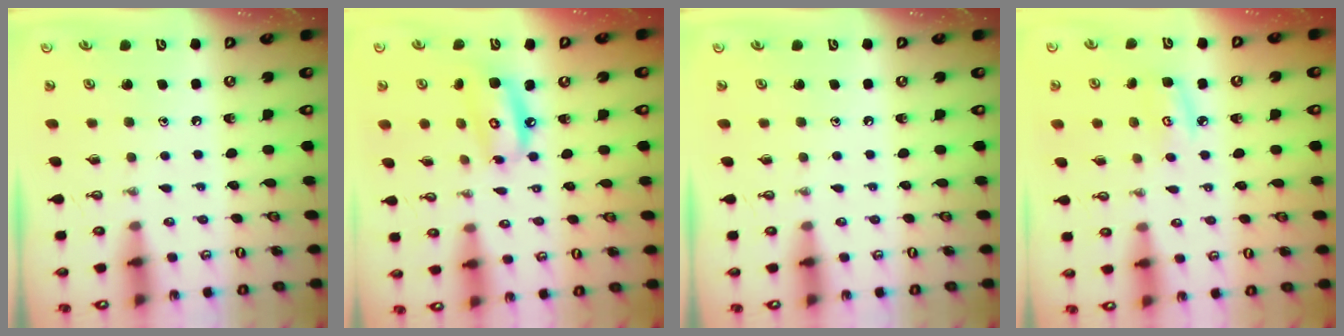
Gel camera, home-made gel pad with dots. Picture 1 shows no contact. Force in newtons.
{"total": 10.9, "press": 10.8, "slide": 1.4}
{"total": 0.0}
{"total": 5.0, "press": 5.0, "slide": 0.3}